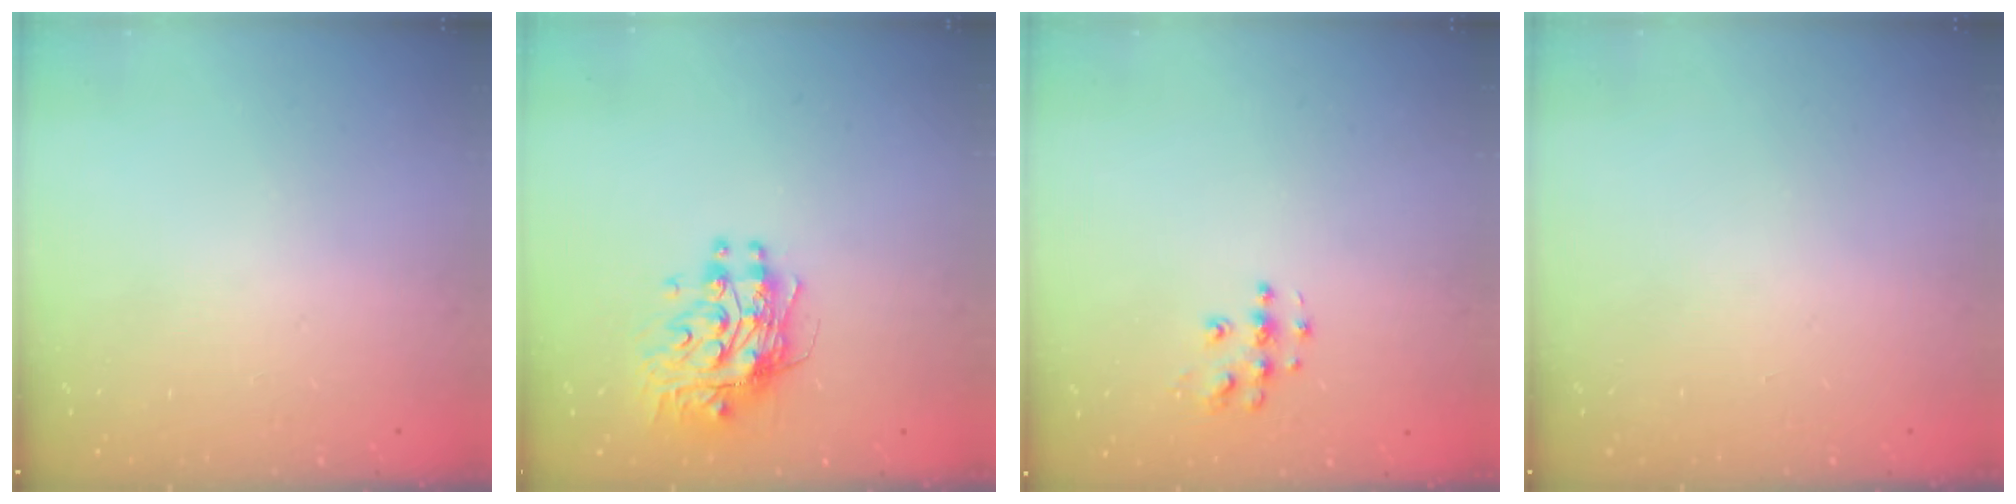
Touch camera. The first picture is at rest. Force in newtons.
{"total": 10.1, "press": 10.1, "slide": 0.8}
{"total": 7.9, "press": 7.9, "slide": 0.4}
{"total": 0.0}